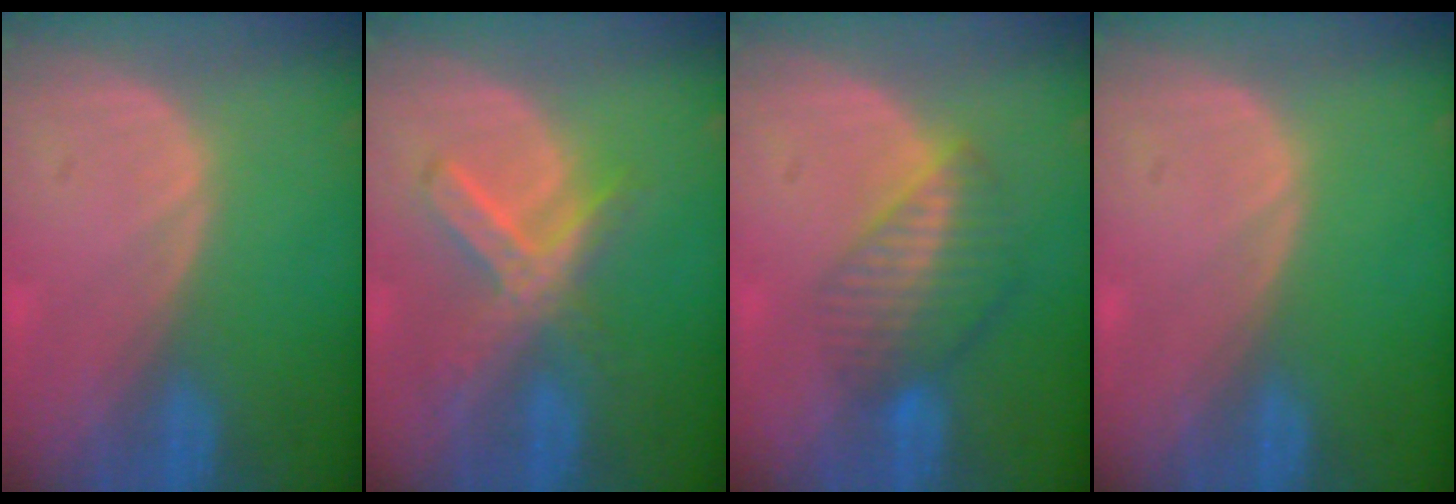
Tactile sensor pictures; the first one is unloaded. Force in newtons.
{"total": 7.3, "press": 6.3, "slide": 3.7}
{"total": 7.0, "press": 6.1, "slide": 3.5}
{"total": 0.0}